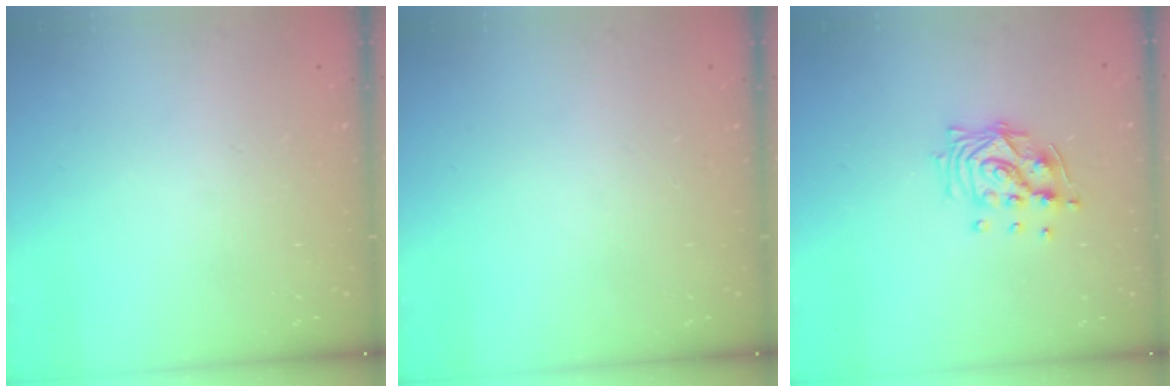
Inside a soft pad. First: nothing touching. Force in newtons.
{"total": 0.0}
{"total": 11.5, "press": 11.5, "slide": 0.8}